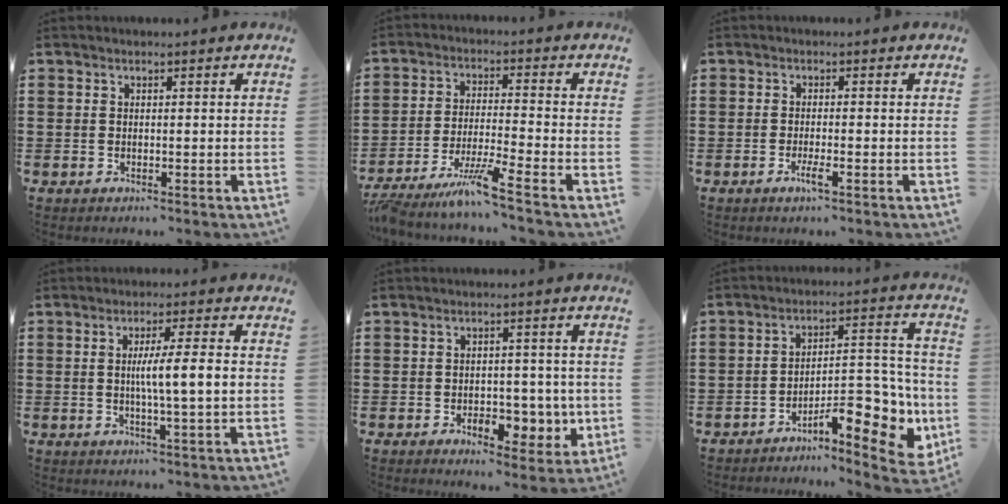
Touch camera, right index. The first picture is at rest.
{"total": 6.6, "force": [-5.6, -1.0, 3.4], "torque": [-0.077, -0.021, -0.113]}
{"total": 2.4, "force": [-1.3, 0.2, 2.0], "torque": [-0.048, -0.008, -0.027]}
{"total": 6.4, "force": [0.2, 0.2, 6.4], "torque": [-0.116, -0.005, -0.003]}
{"total": 5.1, "force": [-1.4, 3.6, 3.4], "torque": [-0.054, 0.008, -0.025]}
{"total": 10.3, "force": [-5.8, 3.5, 7.8], "torque": [-0.086, 0.002, -0.104]}